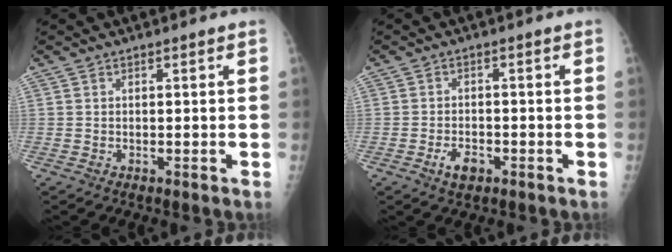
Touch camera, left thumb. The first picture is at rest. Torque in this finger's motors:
{"motor_torque": [-0.37, 0.44, 0.64, 0.33, -0.01]}